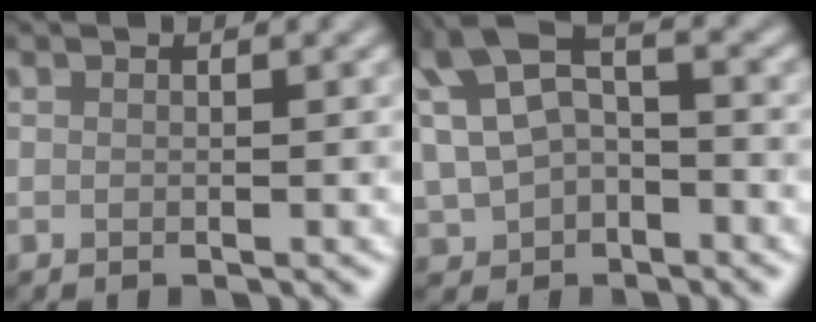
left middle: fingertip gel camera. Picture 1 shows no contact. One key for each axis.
{"total": 8.2, "fx": 1.5, "fy": 5.3, "fz": 6.1, "tx": -0.130, "ty": 0.011, "tz": 0.034}